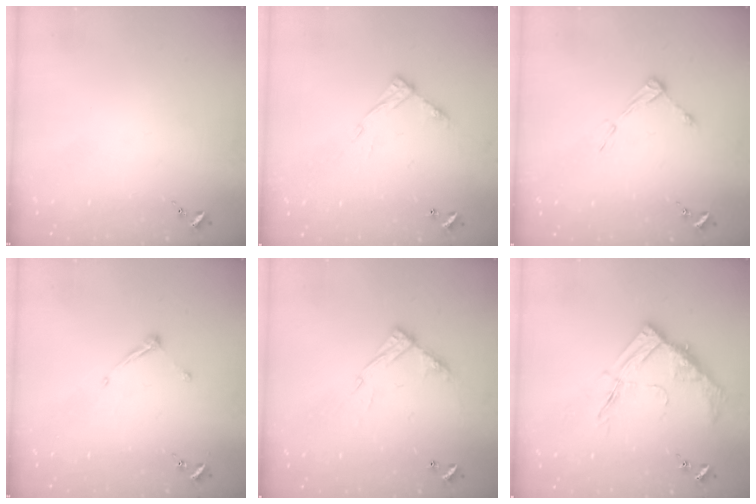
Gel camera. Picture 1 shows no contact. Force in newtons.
{"total": 9.4, "press": 9.4, "slide": 0.5}
{"total": 6.0, "press": 5.9, "slide": 0.6}
{"total": 6.7, "press": 6.7, "slide": 0.3}
{"total": 11.5, "press": 11.4, "slide": 0.8}
{"total": 14.1, "press": 14.0, "slide": 1.1}